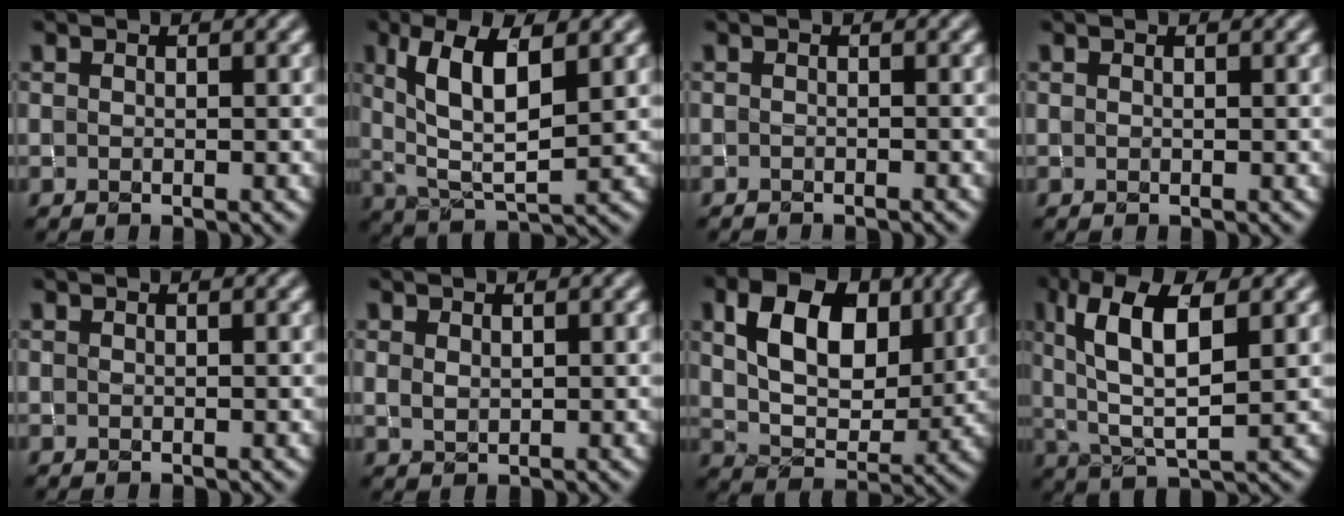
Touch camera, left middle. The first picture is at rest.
{"total": 7.0, "force": [2.5, 2.6, 6.1], "torque": [-0.117, -0.001, 0.046]}
{"total": 0.9, "force": [-0.9, -0.1, -0.1], "torque": [0.009, -0.004, -0.018]}
{"total": 0.0}
{"total": 0.0}
{"total": 0.8, "force": [0.5, 0.5, 0.3], "torque": [-0.009, 0.001, 0.014]}
{"total": 8.8, "force": [3.2, 5.5, 6.0], "torque": [-0.109, 0.002, 0.052]}
{"total": 7.8, "force": [2.6, 2.9, 6.8], "torque": [-0.132, 0.008, 0.042]}